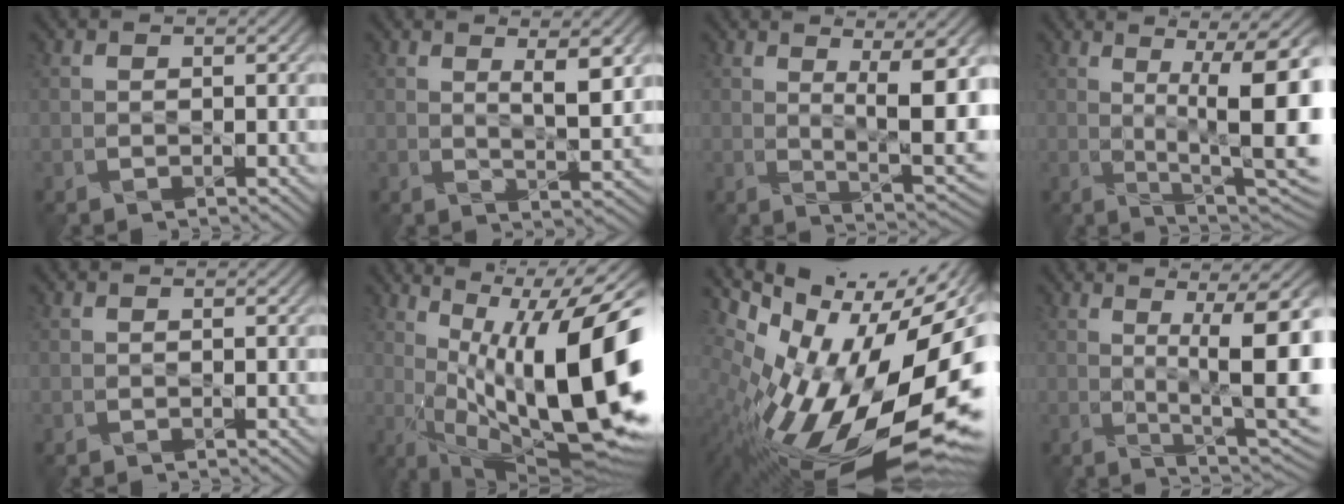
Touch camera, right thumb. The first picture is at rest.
{"total": 4.3, "force": [2.2, 0.9, 3.6], "torque": [-0.064, -0.007, 0.048]}
{"total": 8.6, "force": [2.2, 2.7, 7.9], "torque": [-0.114, -0.001, 0.045]}
{"total": 12.0, "force": [1.4, 3.3, 11.4], "torque": [-0.143, 0.012, 0.024]}
{"total": 0.0}
{"total": 18.6, "force": [1.0, 6.4, 17.4], "torque": [-0.258, 0.008, 0.023]}
{"total": 18.8, "force": [-1.8, 9.1, 16.3], "torque": [-0.241, -0.025, -0.019]}
{"total": 10.0, "force": [1.5, 2.3, 9.6], "torque": [-0.130, 0.011, 0.032]}